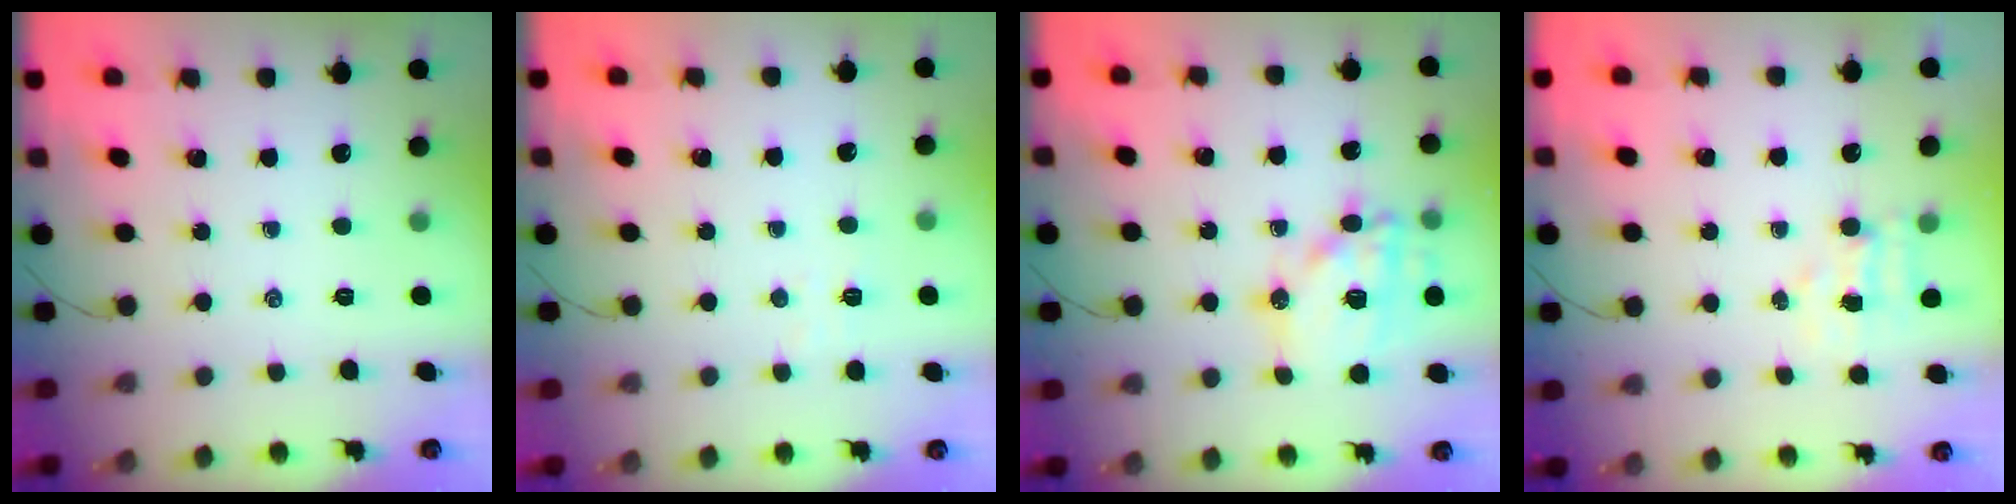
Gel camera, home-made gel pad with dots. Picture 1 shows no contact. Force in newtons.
{"total": 3.1, "press": 3.0, "slide": 0.6}
{"total": 16.1, "press": 15.9, "slide": 2.5}
{"total": 3.8, "press": 3.7, "slide": 0.9}